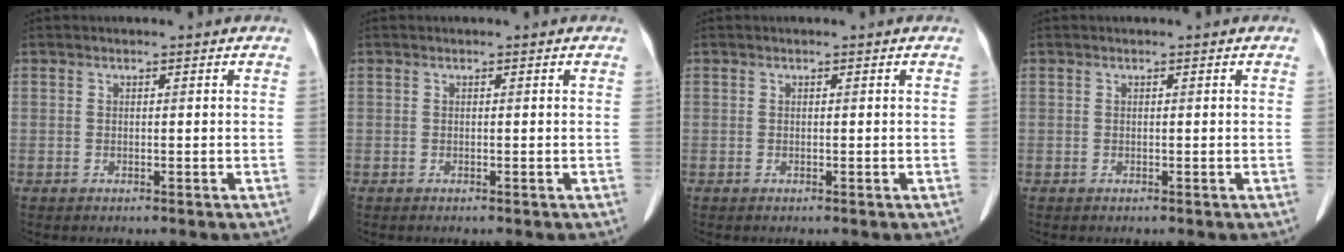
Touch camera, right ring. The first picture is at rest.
{"total": 0.0}
{"total": 0.0}
{"total": 0.0}